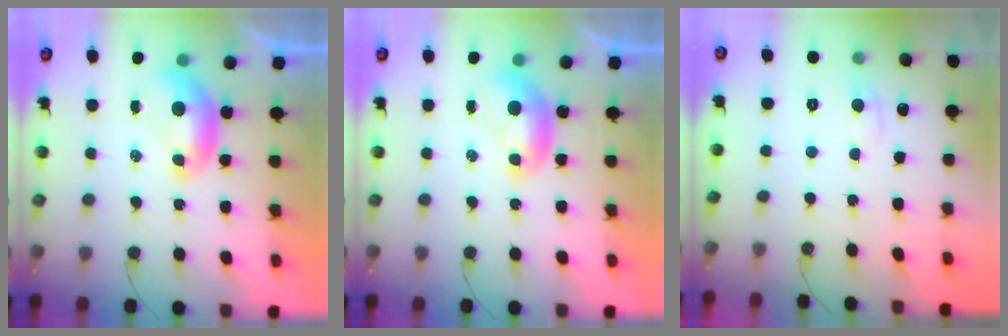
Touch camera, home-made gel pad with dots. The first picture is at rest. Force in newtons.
{"total": 0.0}
{"total": 0.6, "press": 0.6, "slide": 0.2}